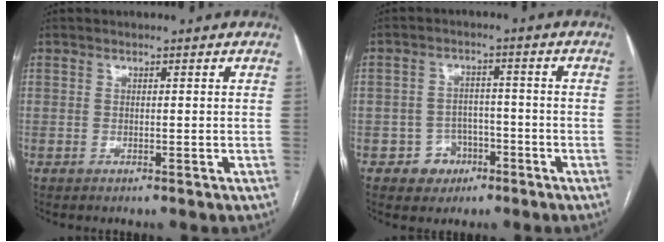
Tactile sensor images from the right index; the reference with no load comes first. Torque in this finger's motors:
{"motor_torque": [-0.25, -0.11, -0.74, -0.21]}